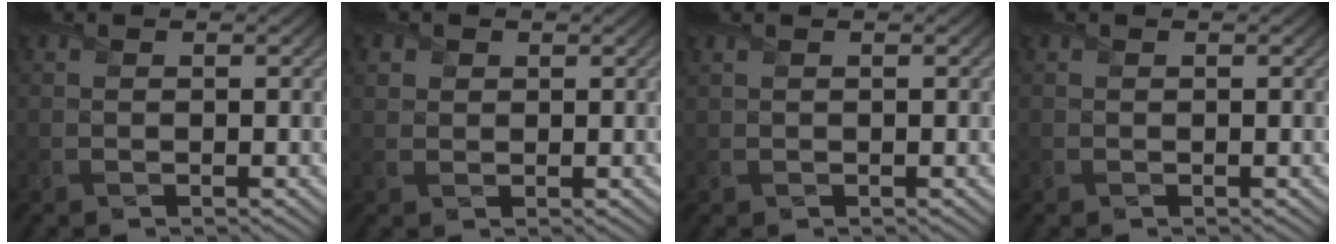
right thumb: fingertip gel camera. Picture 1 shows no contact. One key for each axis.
{"total": 1.6, "fx": 0.8, "fy": 1.3, "fz": 0.3, "tx": -0.014, "ty": -0.004, "tz": 0.014}
{"total": 0.6, "fx": 0.5, "fy": 0.1, "fz": 0.3, "tx": -0.010, "ty": 0.006, "tz": 0.010}
{"total": 0.0}